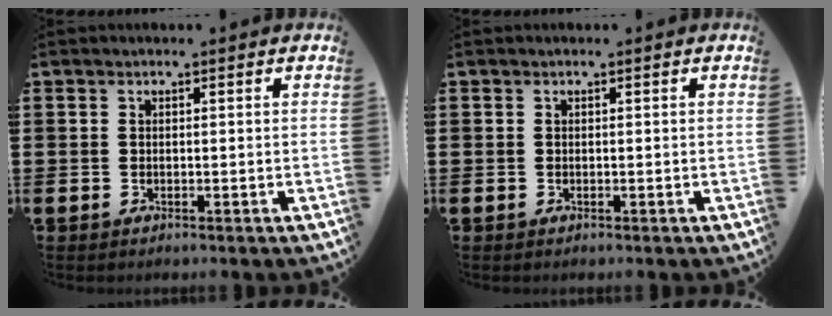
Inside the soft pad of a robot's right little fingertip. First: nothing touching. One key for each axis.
{"total": 0.0}